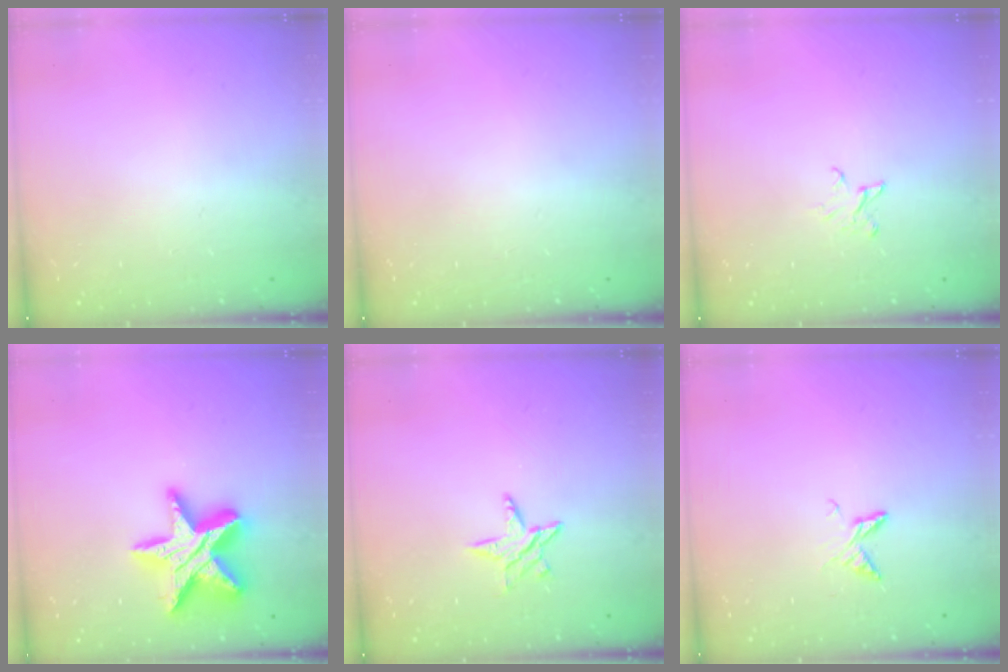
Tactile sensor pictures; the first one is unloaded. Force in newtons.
{"total": 0.0}
{"total": 2.6, "press": 2.6, "slide": 0.3}
{"total": 19.4, "press": 19.4, "slide": 1.6}
{"total": 5.7, "press": 5.7, "slide": 0.6}
{"total": 7.2, "press": 7.2, "slide": 0.6}